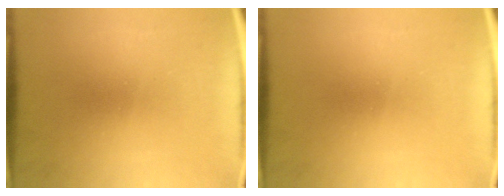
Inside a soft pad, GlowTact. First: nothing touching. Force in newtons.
{"total": 0.0}